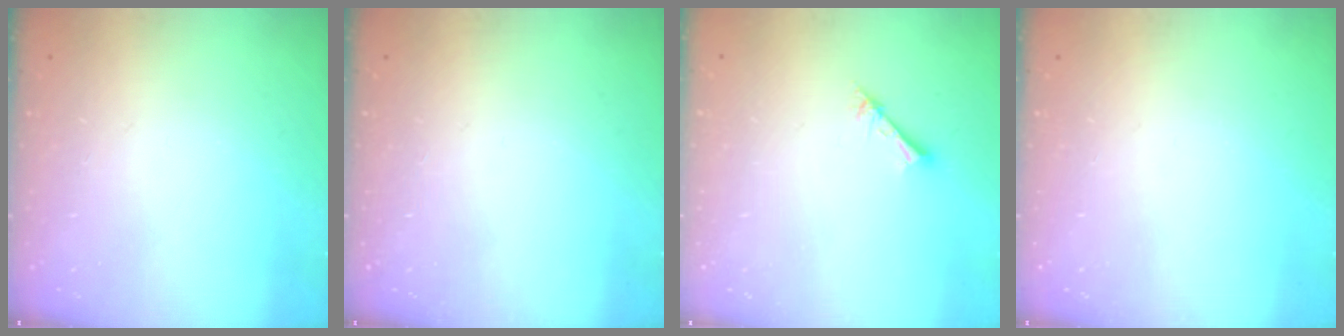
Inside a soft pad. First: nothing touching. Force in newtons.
{"total": 0.0}
{"total": 1.5, "press": 1.5, "slide": 0.1}
{"total": 0.0}